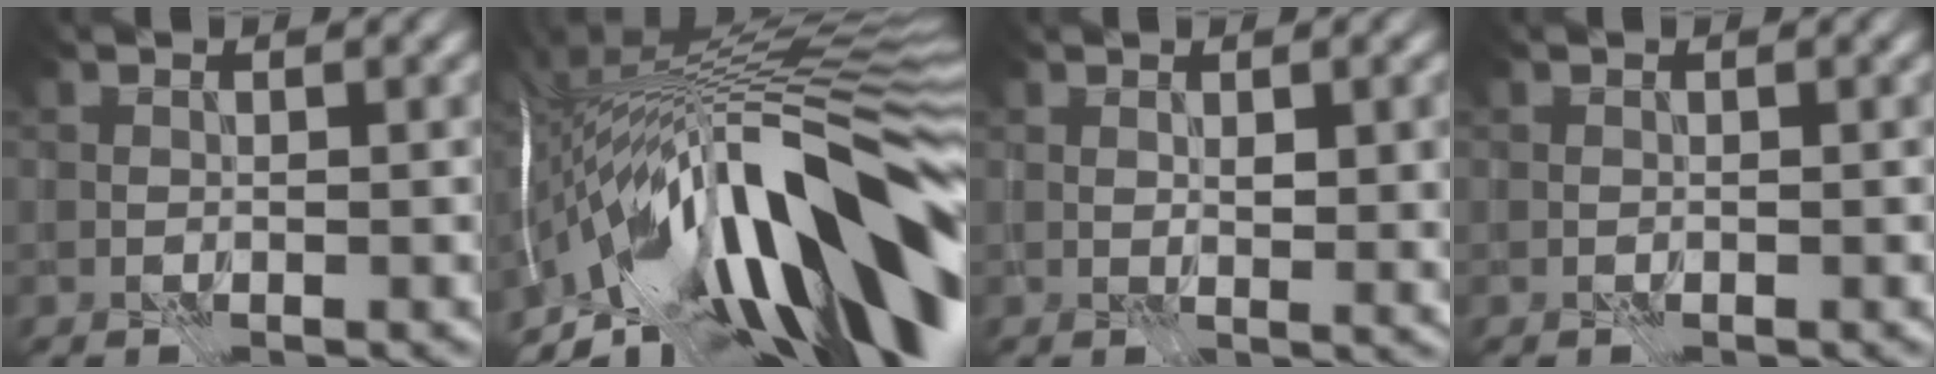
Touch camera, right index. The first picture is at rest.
{"total": 18.7, "force": [-5.5, 6.6, 16.5], "torque": [-0.247, 0.037, -0.122]}
{"total": 3.7, "force": [0.0, 1.6, 3.3], "torque": [-0.053, -0.003, 0.003]}
{"total": 0.0}